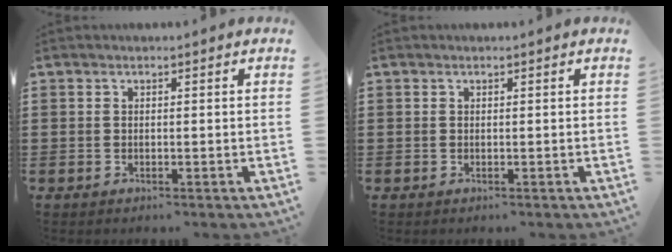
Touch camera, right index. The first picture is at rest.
{"total": 0.0}